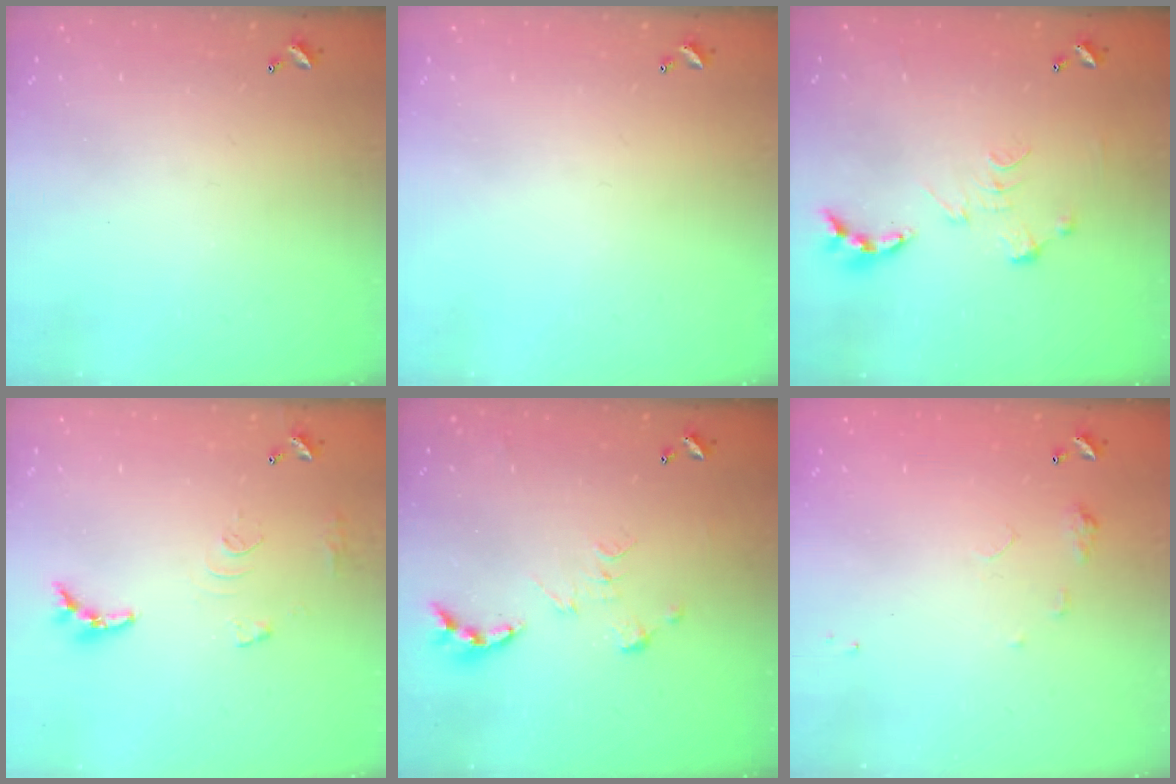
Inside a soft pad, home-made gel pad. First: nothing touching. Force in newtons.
{"total": 0.0}
{"total": 0.0}
{"total": 10.1, "press": 10.0, "slide": 0.8}
{"total": 0.0}
{"total": 4.5, "press": 4.4, "slide": 0.5}